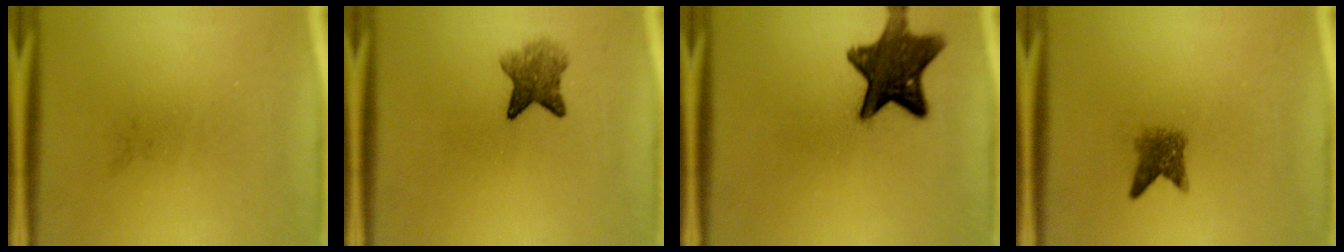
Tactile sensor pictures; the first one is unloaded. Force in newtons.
{"total": 4.4}
{"total": 11.7}
{"total": 3.0}